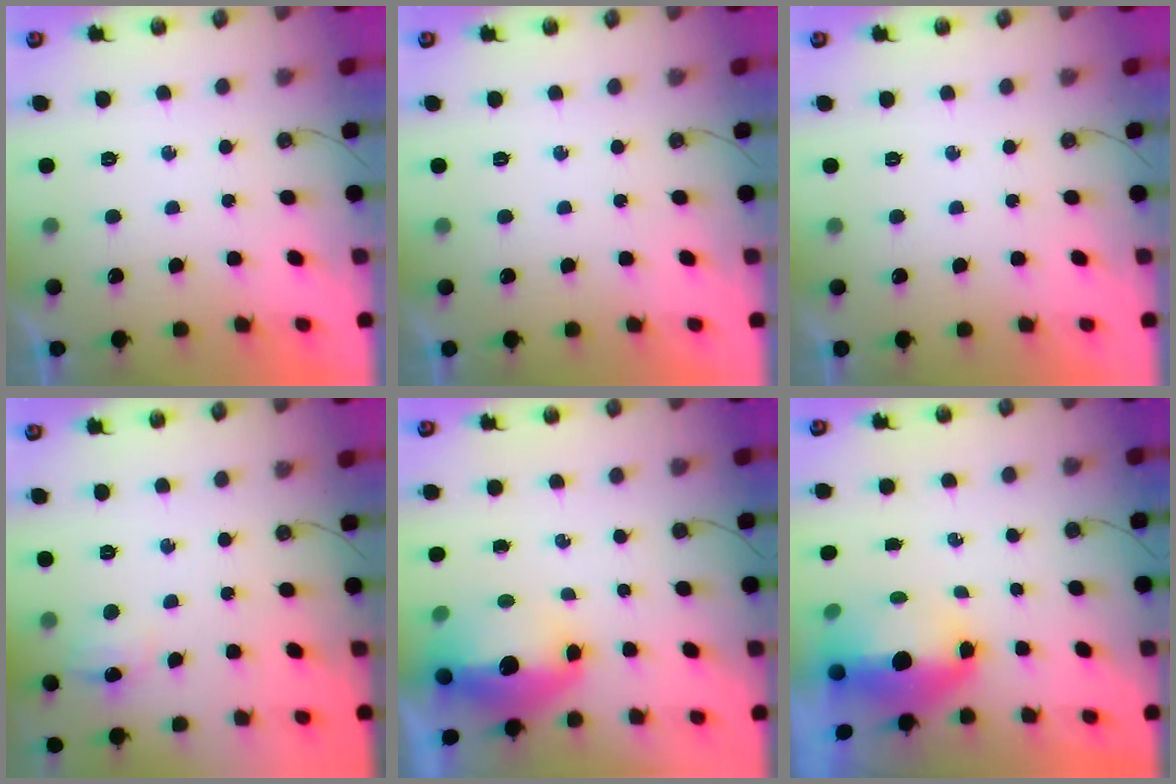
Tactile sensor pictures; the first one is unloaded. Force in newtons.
{"total": 0.0}
{"total": 0.0}
{"total": 5.1, "press": 5.0, "slide": 0.7}
{"total": 12.2, "press": 12.1, "slide": 1.2}
{"total": 10.9, "press": 8.9, "slide": 6.3}